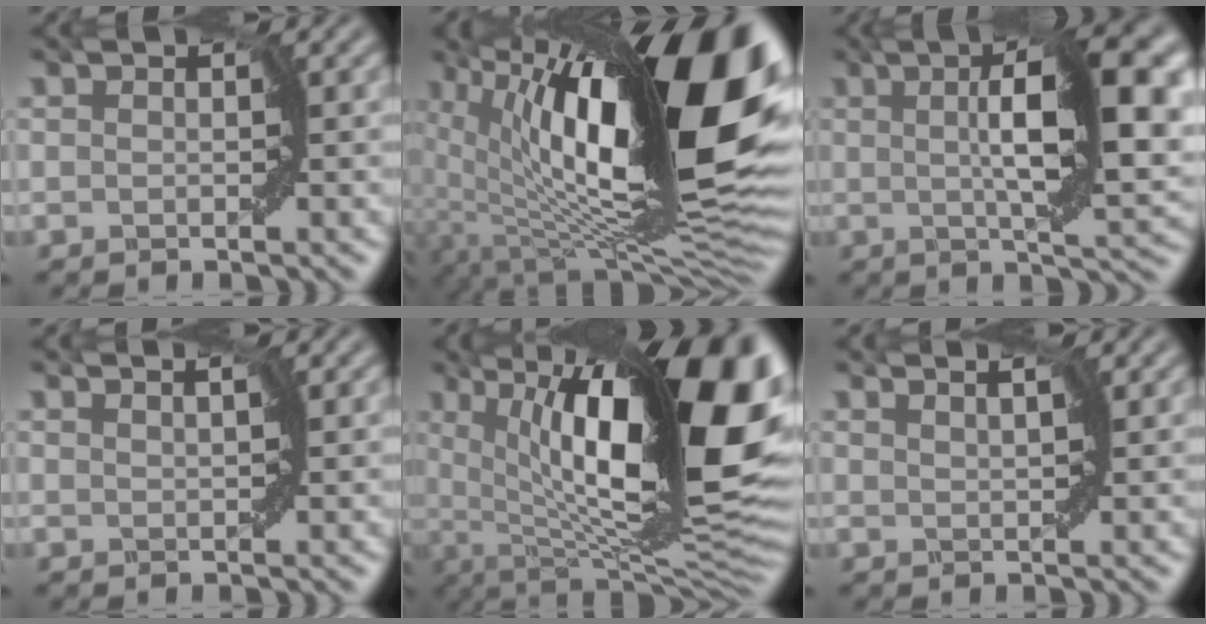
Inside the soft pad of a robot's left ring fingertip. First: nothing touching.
{"total": 20.2, "force": [4.0, 7.8, 18.2], "torque": [-0.288, 0.013, 0.067]}
{"total": 10.6, "force": [1.5, 2.3, 10.2], "torque": [-0.151, 0.006, 0.024]}
{"total": 1.2, "force": [1.0, -0.3, 0.5], "torque": [-0.005, 0.001, 0.008]}
{"total": 19.4, "force": [4.8, 6.0, 17.8], "torque": [-0.237, 0.018, 0.081]}
{"total": 2.3, "force": [2.0, 0.2, 1.1], "torque": [-0.006, 0.002, 0.009]}